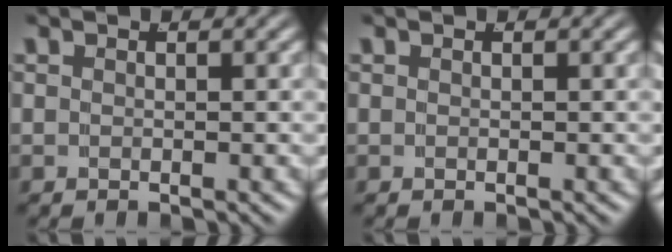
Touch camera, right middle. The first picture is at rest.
{"total": 0.0}